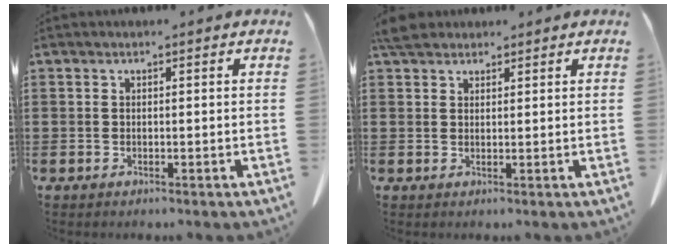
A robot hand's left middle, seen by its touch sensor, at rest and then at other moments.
{"total": 3.5, "force": [2.9, 1.3, 1.3], "torque": [-0.035, 0.004, 0.058]}